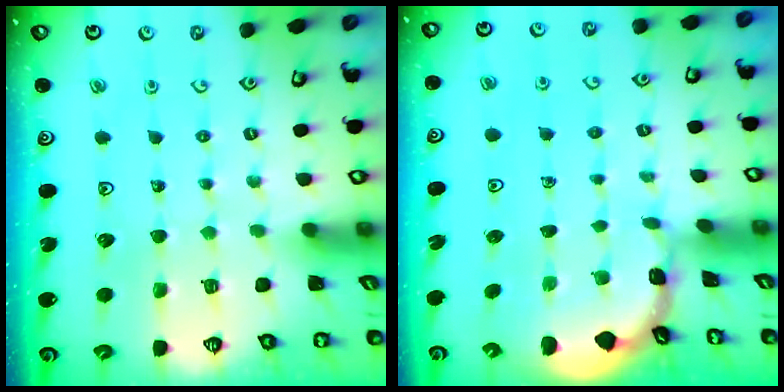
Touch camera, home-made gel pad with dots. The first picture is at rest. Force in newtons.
{"total": 1.2, "press": 1.2, "slide": 0.2}